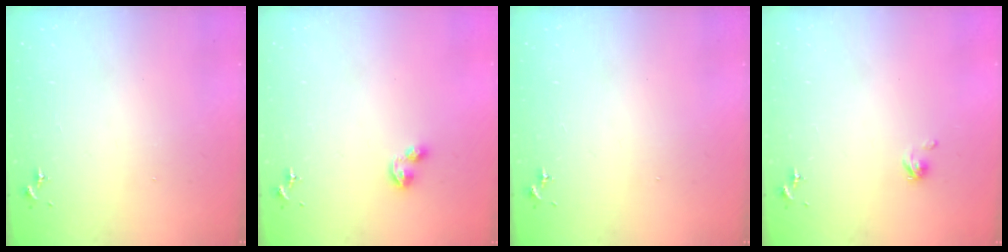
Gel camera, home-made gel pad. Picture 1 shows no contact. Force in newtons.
{"total": 4.4, "press": 4.3, "slide": 0.5}
{"total": 0.0}
{"total": 2.4, "press": 2.4, "slide": 0.3}